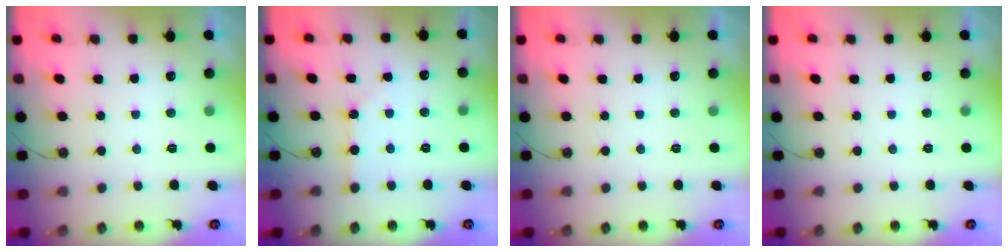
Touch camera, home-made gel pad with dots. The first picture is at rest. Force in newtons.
{"total": 1.4, "press": 1.4, "slide": 0.2}
{"total": 0.0}
{"total": 0.0}